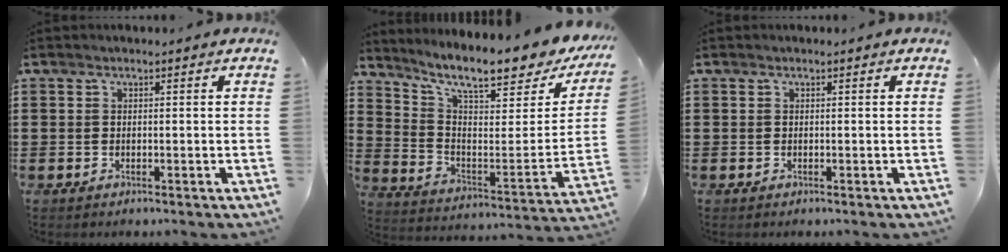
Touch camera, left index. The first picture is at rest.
{"total": 10.3, "force": [8.3, 1.2, 5.9], "torque": [-0.125, -0.068, 0.133]}
{"total": 0.0}